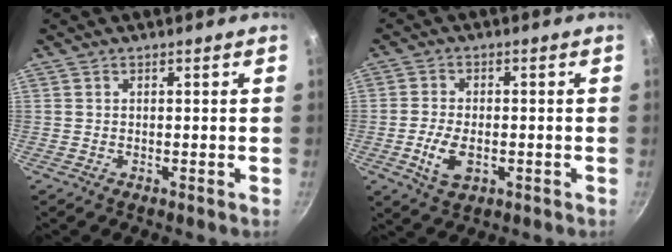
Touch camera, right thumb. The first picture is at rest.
{"total": 6.6, "force": [-1.7, 3.9, 5.0], "torque": [-0.097, 0.005, -0.029]}